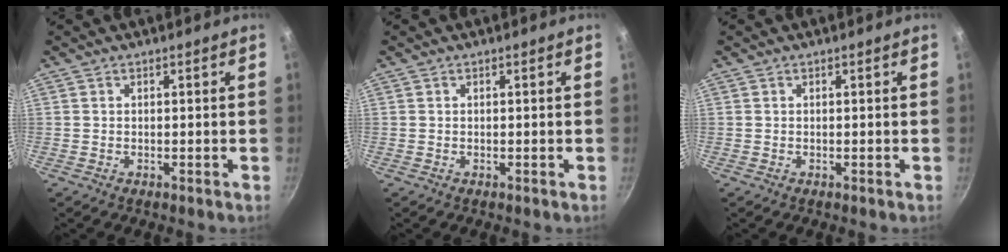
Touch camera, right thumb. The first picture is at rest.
{"total": 0.0}
{"total": 0.0}